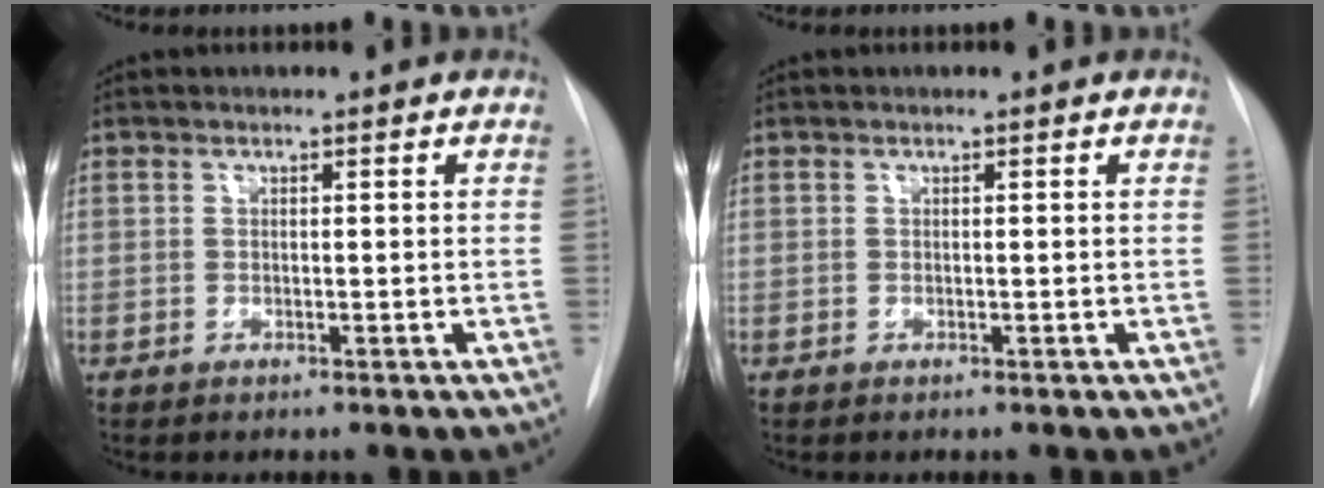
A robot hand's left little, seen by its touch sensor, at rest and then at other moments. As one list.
[{"total": 0.0}]